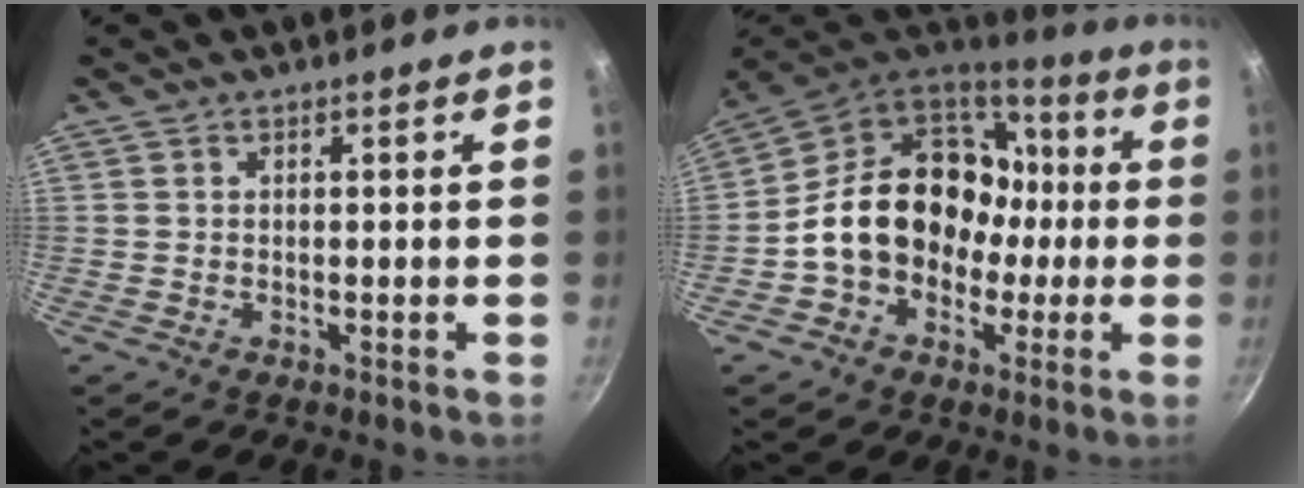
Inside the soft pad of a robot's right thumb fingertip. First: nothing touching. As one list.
[{"total": 20.5, "force": [-1.1, 16.4, 12.3], "torque": [-0.169, 0.064, -0.015]}]